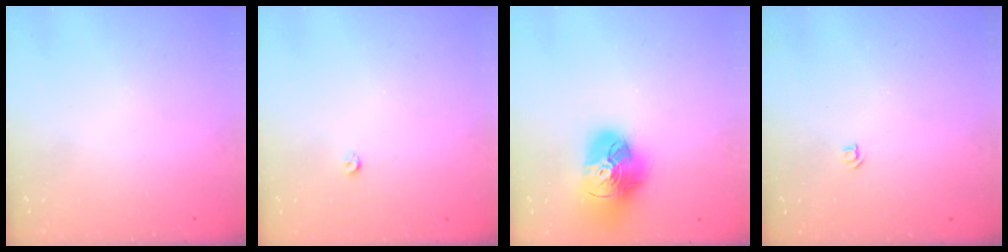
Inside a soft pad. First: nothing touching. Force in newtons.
{"total": 2.8, "press": 2.8, "slide": 0.5}
{"total": 18.0, "press": 17.9, "slide": 2.0}
{"total": 3.2, "press": 3.2, "slide": 0.3}